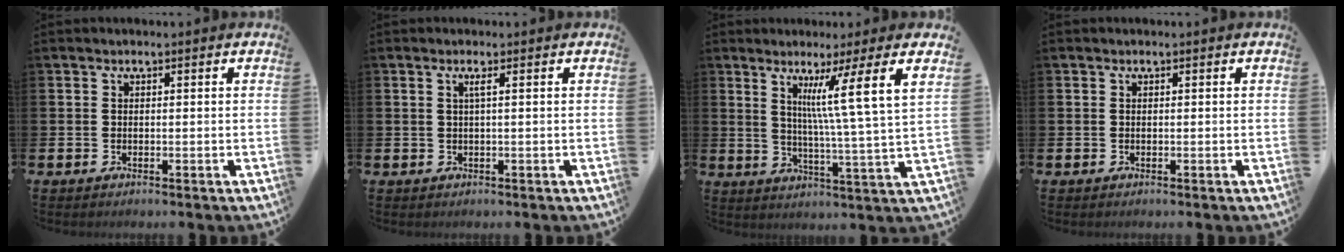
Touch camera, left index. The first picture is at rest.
{"total": 1.2, "force": [0.3, -0.2, 1.1], "torque": [-0.027, 0.001, 0.005]}
{"total": 8.4, "force": [4.5, -1.0, 7.0], "torque": [-0.122, -0.036, 0.062]}
{"total": 0.0}